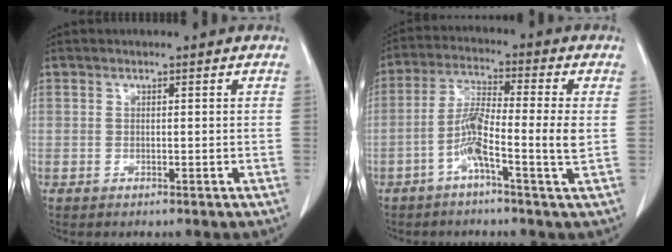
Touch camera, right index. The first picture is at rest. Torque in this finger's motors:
{"motor_torque": [0.45, -0.10, 0.35, 0.11]}